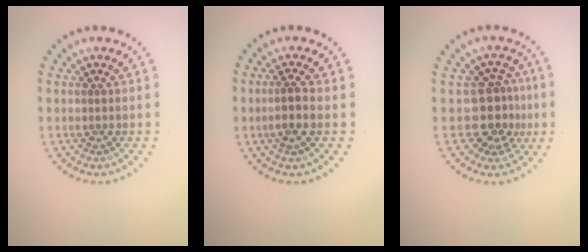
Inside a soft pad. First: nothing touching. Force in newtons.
{"total": 2.4, "press": 2.2, "slide": 1.1}
{"total": 3.4, "press": 2.9, "slide": 1.8}